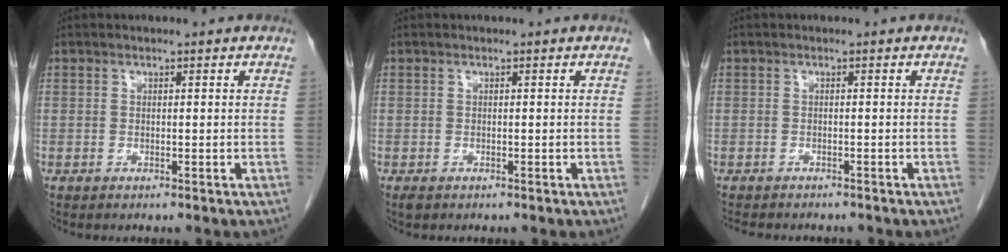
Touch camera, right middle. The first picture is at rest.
{"total": 0.8, "force": [-0.5, 0.4, 0.4], "torque": [-0.013, -0.002, -0.006]}
{"total": 6.0, "force": [-5.3, 1.7, 2.2], "torque": [-0.036, -0.006, -0.070]}